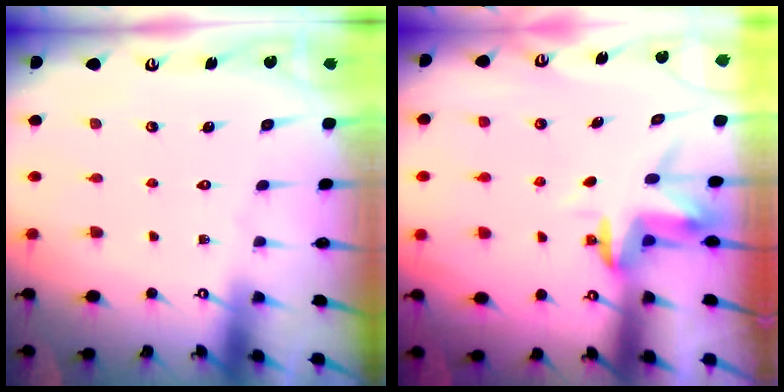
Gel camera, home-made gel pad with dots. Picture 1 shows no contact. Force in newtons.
{"total": 3.5, "press": 3.5, "slide": 0.2}